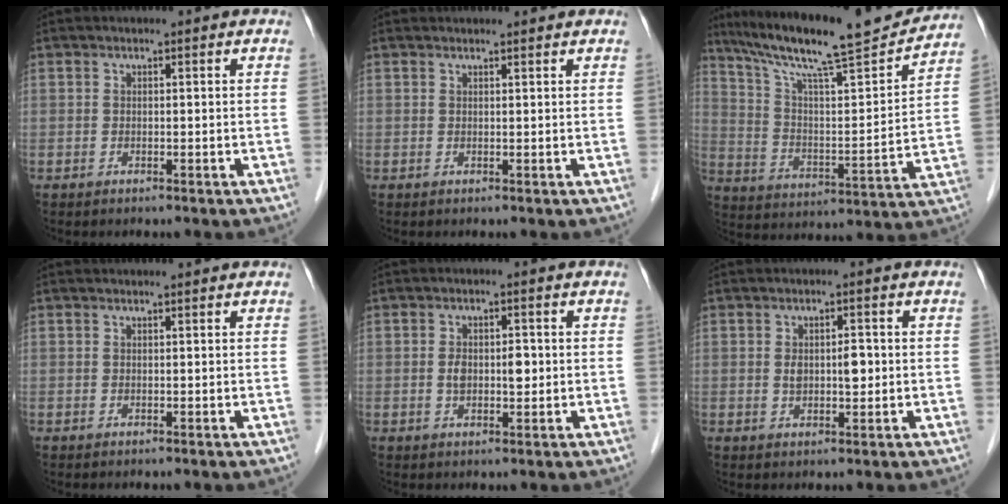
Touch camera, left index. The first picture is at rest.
{"total": 2.4, "force": [2.4, 0.1, 0.4], "torque": [-0.009, 0.013, 0.029]}
{"total": 21.7, "force": [19.0, 1.5, 10.4], "torque": [-0.179, -0.010, 0.292]}
{"total": 0.9, "force": [0.9, 0.0, 0.2], "torque": [-0.008, 0.008, 0.014]}
{"total": 3.7, "force": [-0.1, 1.8, 3.2], "torque": [-0.060, 0.006, 0.003]}
{"total": 3.4, "force": [0.1, 1.4, 3.1], "torque": [-0.053, 0.004, 0.006]}